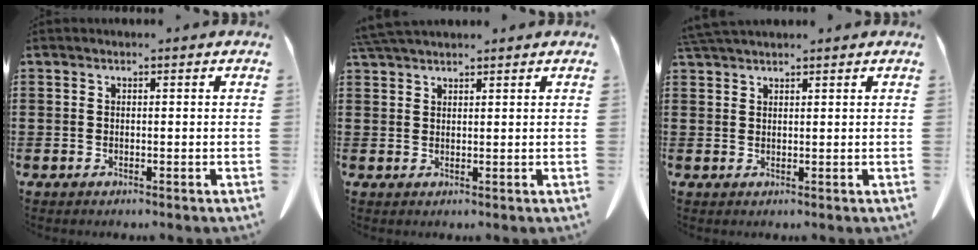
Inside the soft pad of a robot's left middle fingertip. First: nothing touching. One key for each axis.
{"total": 2.9, "fx": 2.7, "fy": 0.5, "fz": 1.1, "tx": -0.028, "ty": -0.001, "tz": 0.054}
{"total": 2.0, "fx": 1.9, "fy": 0.3, "fz": 0.7, "tx": -0.019, "ty": 0.000, "tz": 0.038}